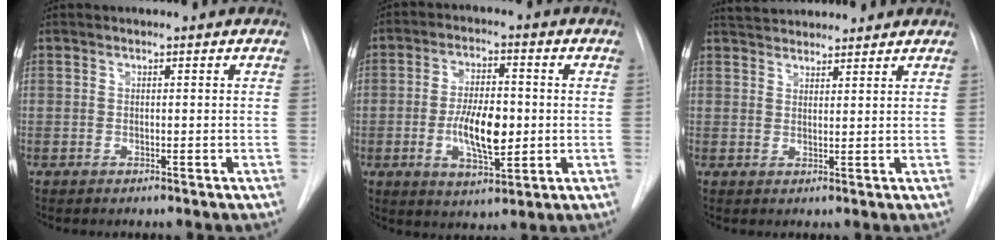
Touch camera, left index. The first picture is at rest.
{"total": 9.0, "force": [-1.2, 3.5, 8.2], "torque": [-0.153, -0.003, -0.019]}
{"total": 7.5, "force": [7.1, 1.4, 1.9], "torque": [-0.034, 0.032, 0.107]}